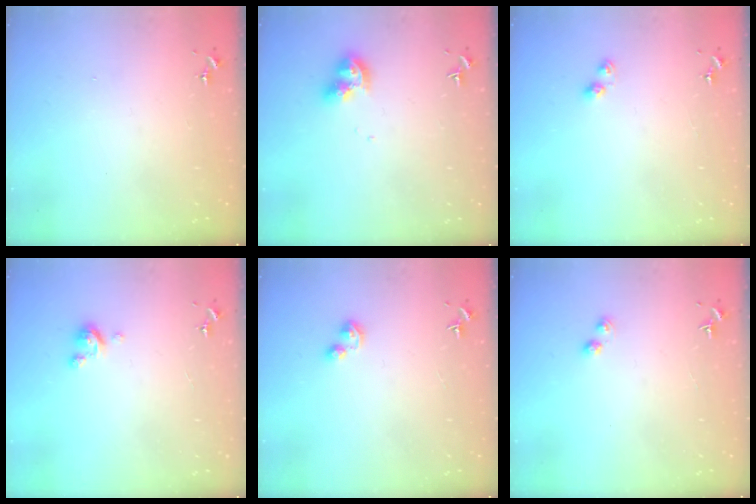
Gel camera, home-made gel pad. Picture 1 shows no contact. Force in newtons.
{"total": 9.6, "press": 9.6, "slide": 1.1}
{"total": 4.1, "press": 4.1, "slide": 0.3}
{"total": 3.0, "press": 3.0, "slide": 0.3}
{"total": 3.6, "press": 3.5, "slide": 0.8}
{"total": 2.2, "press": 2.2, "slide": 0.2}